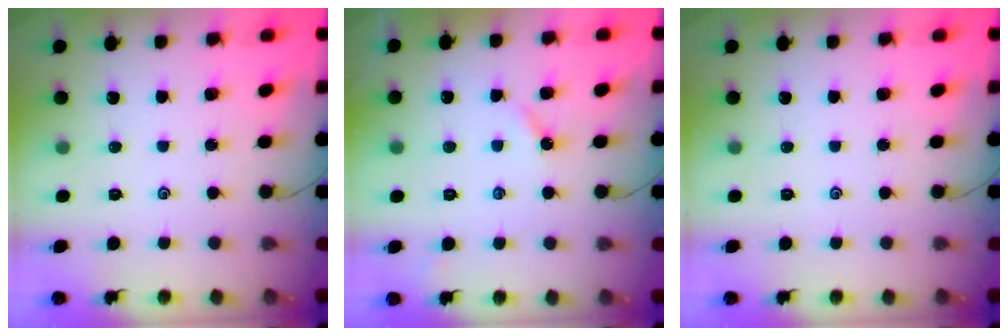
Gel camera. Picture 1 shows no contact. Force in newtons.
{"total": 2.0, "press": 2.0, "slide": 0.3}
{"total": 0.0}